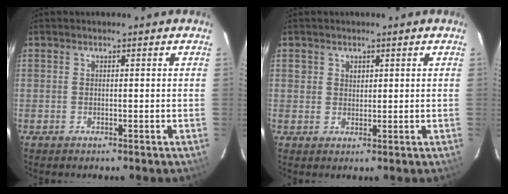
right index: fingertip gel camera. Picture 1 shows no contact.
{"total": 1.8, "force": [0.8, 1.6, 0.4], "torque": [-0.003, 0.005, 0.014]}